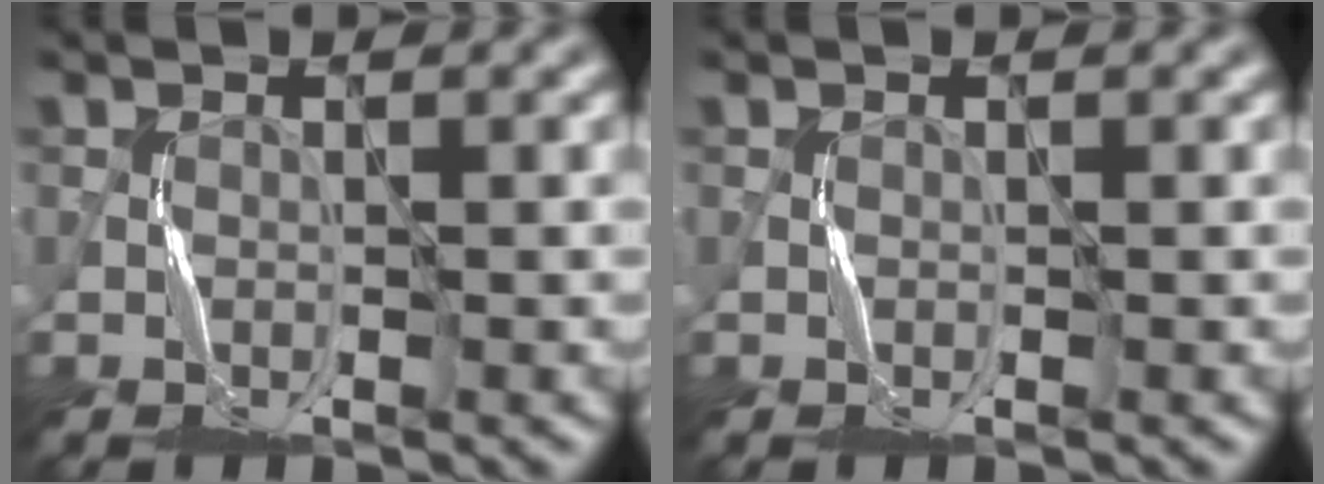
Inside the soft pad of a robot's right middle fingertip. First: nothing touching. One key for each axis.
{"total": 0.0}